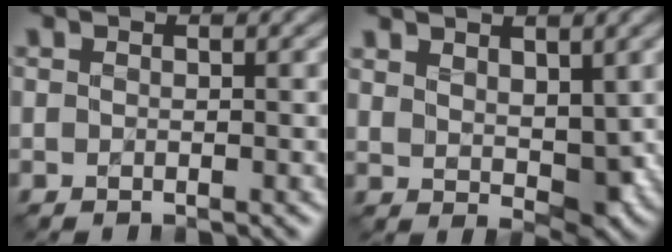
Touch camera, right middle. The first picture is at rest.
{"total": 3.9, "force": [1.6, 2.1, 2.9], "torque": [-0.056, -0.003, 0.036]}